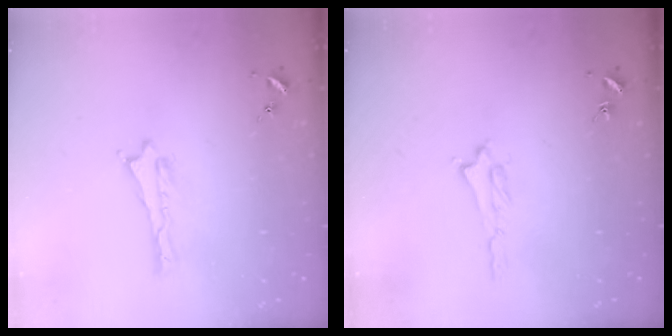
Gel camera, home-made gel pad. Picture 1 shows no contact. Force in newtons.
{"total": 1.2, "press": 1.2, "slide": 0.3}